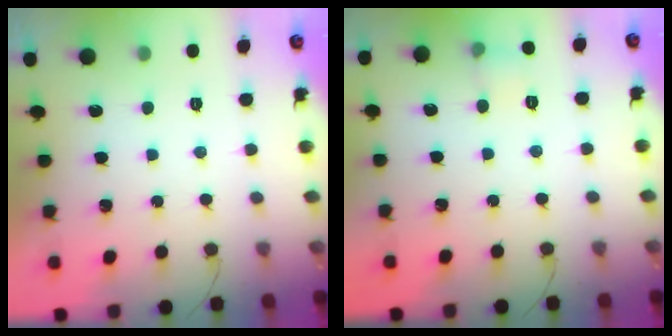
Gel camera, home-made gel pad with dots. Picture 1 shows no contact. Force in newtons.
{"total": 5.1, "press": 4.8, "slide": 1.6}